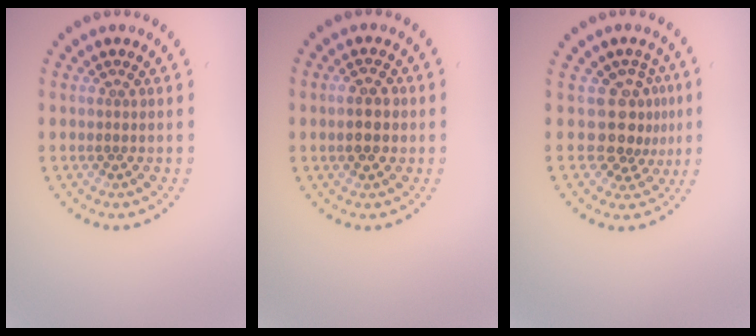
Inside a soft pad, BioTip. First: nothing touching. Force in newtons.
{"total": 2.6, "press": 2.6, "slide": 0.2}
{"total": 3.5, "press": 2.6, "slide": 2.3}